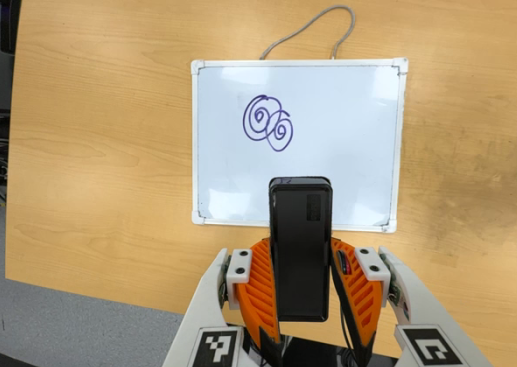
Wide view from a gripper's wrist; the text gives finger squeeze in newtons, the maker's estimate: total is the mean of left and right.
{"total": 4.0, "left": 2.7, "right": 5.3}